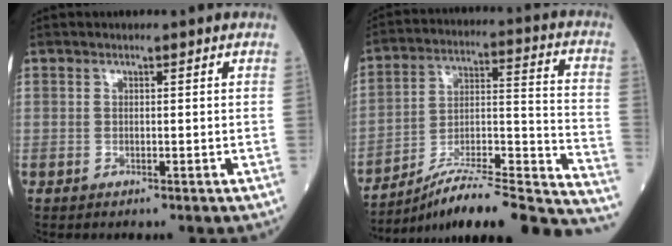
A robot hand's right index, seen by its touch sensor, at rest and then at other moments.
{"total": 26.2, "force": [-23.6, 0.9, 11.4], "torque": [-0.110, 0.004, -0.353]}